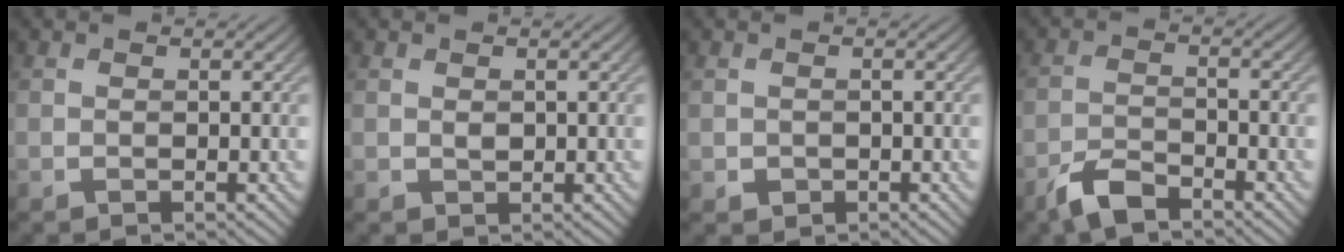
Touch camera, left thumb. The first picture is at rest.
{"total": 1.0, "force": [0.4, 0.8, 0.5], "torque": [-0.015, -0.003, 0.011]}
{"total": 1.2, "force": [-0.3, 1.1, 0.4], "torque": [-0.011, -0.009, -0.004]}
{"total": 4.5, "force": [-3.5, 1.3, 2.4], "torque": [-0.049, -0.002, -0.077]}